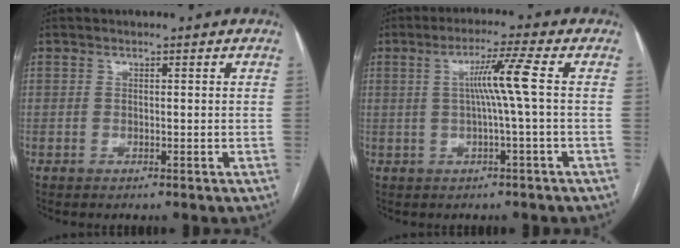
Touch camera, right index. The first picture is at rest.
{"total": 5.9, "force": [0.4, -1.5, 5.7], "torque": [-0.101, 0.008, 0.011]}